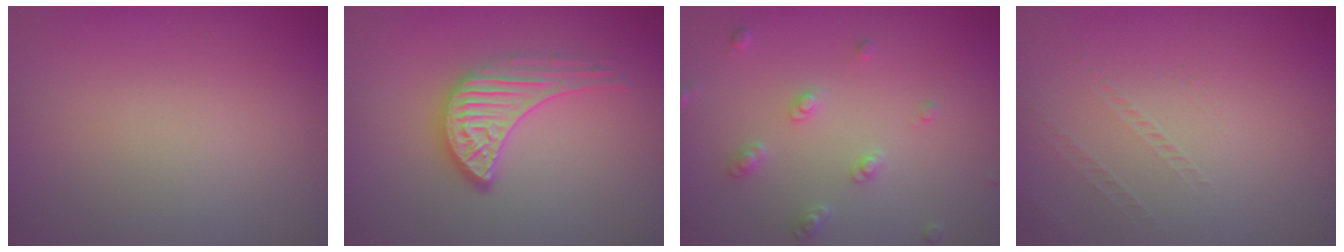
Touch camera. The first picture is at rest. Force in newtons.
{"total": 3.3, "press": 2.9, "slide": 1.4}
{"total": 2.2, "press": 2.1, "slide": 0.6}
{"total": 0.9, "press": 0.1, "slide": 0.9}